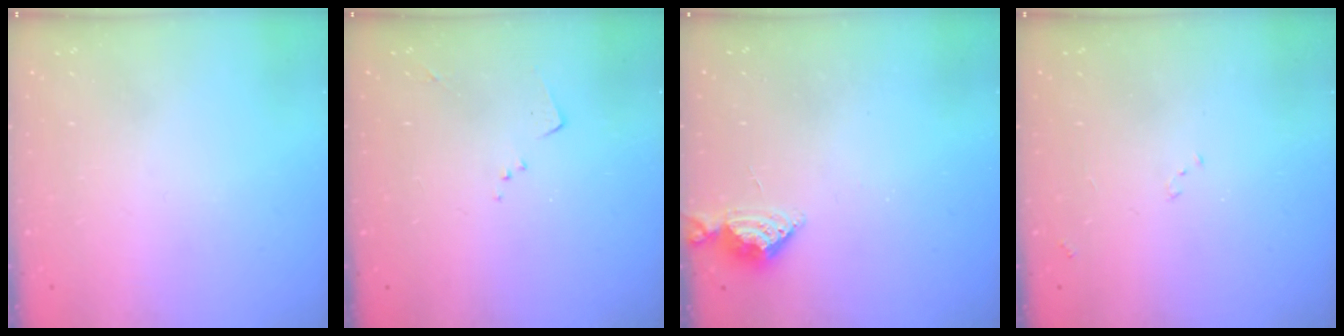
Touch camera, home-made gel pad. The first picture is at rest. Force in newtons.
{"total": 6.3, "press": 6.2, "slide": 0.9}
{"total": 5.1, "press": 5.1, "slide": 0.8}
{"total": 6.9, "press": 6.9, "slide": 0.8}